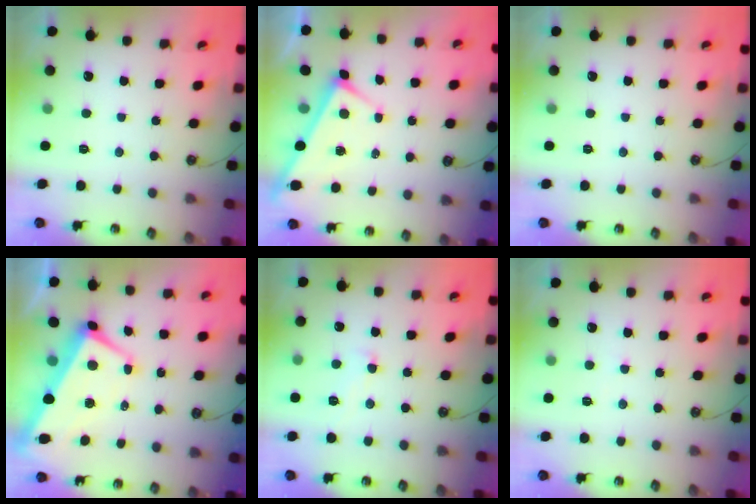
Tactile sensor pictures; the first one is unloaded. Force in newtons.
{"total": 1.0, "press": 0.9, "slide": 0.4}
{"total": 0.0}
{"total": 1.7, "press": 1.0, "slide": 1.3}
{"total": 1.7, "press": 1.7, "slide": 0.5}
{"total": 2.5, "press": 2.5, "slide": 0.3}